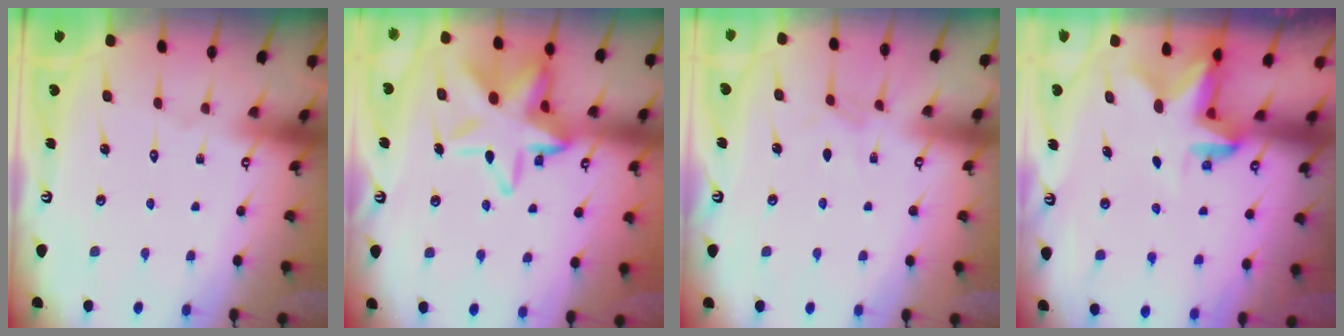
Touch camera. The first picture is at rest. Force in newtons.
{"total": 17.1, "press": 17.0, "slide": 2.2}
{"total": 4.0, "press": 4.0, "slide": 0.2}
{"total": 2.5, "press": 2.5, "slide": 0.4}